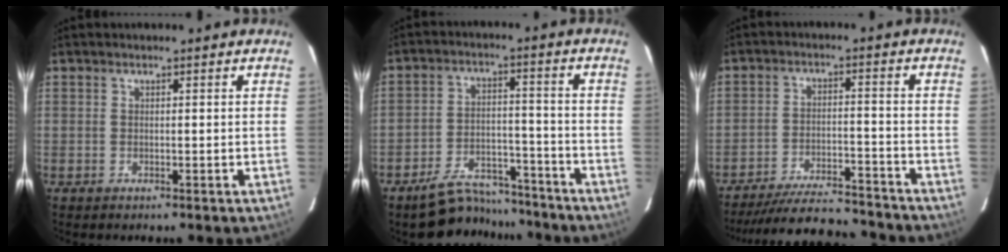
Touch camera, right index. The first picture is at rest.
{"total": 9.3, "force": [-8.4, 3.6, 1.7], "torque": [-0.019, 0.025, -0.135]}
{"total": 14.7, "force": [-13.9, 2.2, 4.2], "torque": [-0.075, -0.004, -0.204]}